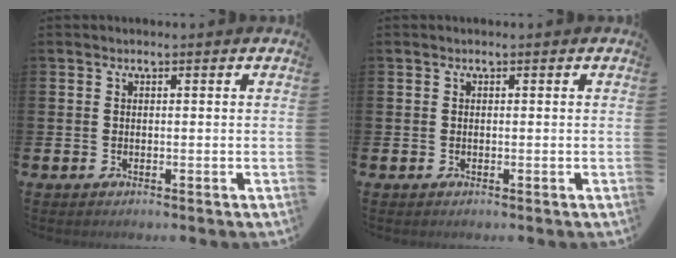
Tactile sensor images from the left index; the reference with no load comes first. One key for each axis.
{"total": 0.0}